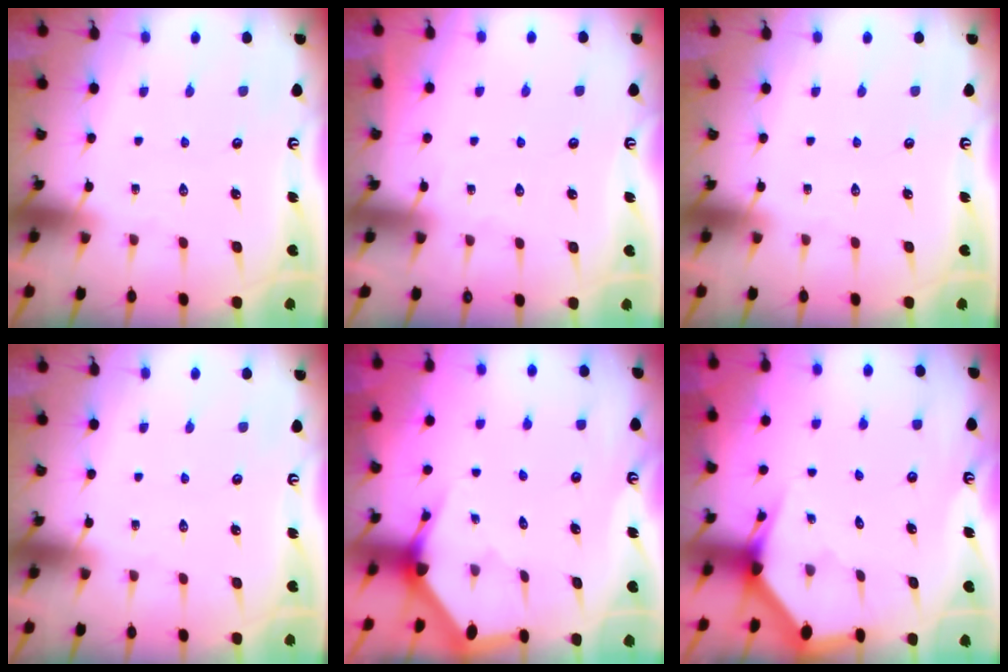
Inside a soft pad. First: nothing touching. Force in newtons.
{"total": 3.4, "press": 3.3, "slide": 0.4}
{"total": 0.0}
{"total": 0.0}
{"total": 3.1, "press": 3.1, "slide": 0.2}
{"total": 2.9, "press": 2.9, "slide": 0.2}